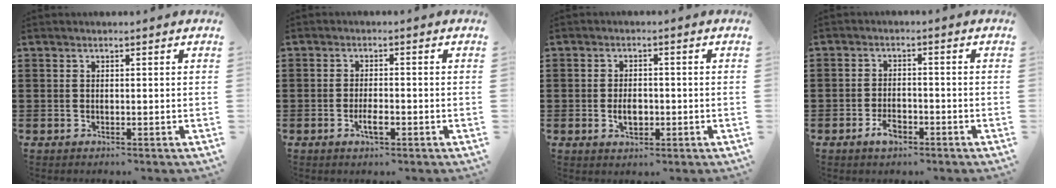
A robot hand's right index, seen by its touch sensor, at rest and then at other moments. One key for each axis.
{"total": 3.0, "fx": -1.2, "fy": 0.9, "fz": 2.6, "tx": -0.045, "ty": 0.002, "tz": -0.022}
{"total": 3.3, "fx": -0.7, "fy": 2.0, "fz": 2.5, "tx": -0.041, "ty": -0.001, "tz": -0.014}
{"total": 3.3, "fx": -1.9, "fy": 1.6, "fz": 2.2, "tx": -0.045, "ty": 0.000, "tz": -0.037}